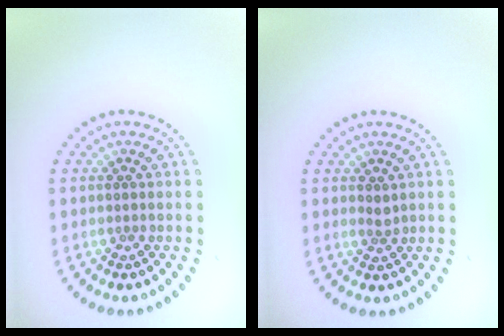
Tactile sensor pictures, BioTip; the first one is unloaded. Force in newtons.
{"total": 0.9, "press": 0.6, "slide": 0.6}